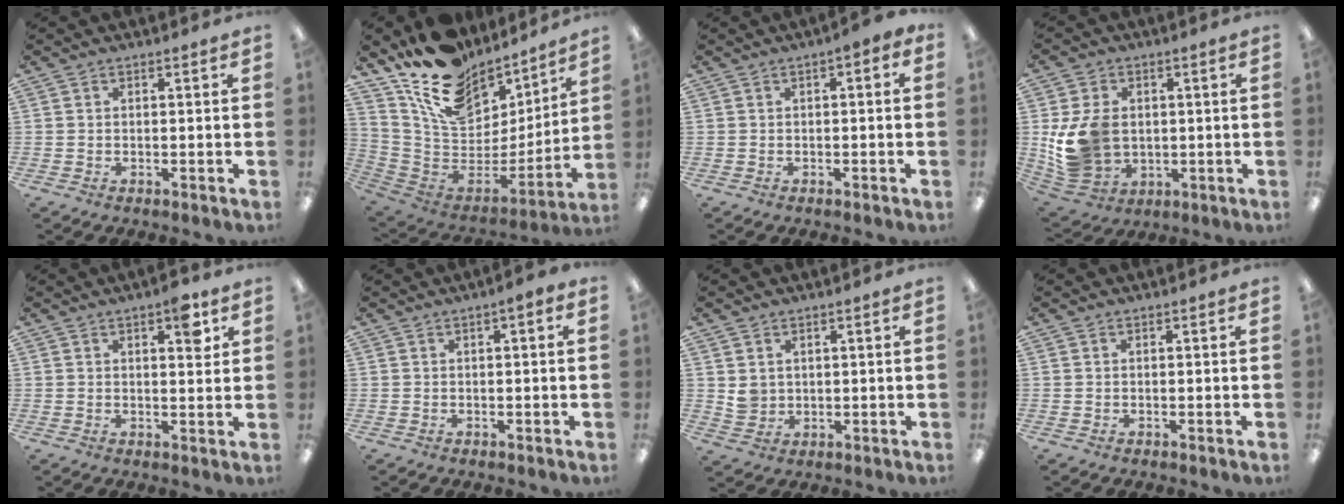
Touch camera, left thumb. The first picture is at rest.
{"total": 18.1, "force": [12.5, 10.4, 7.9], "torque": [-0.145, -0.098, 0.226]}
{"total": 1.6, "force": [-0.6, 0.7, 1.3], "torque": [-0.023, 0.007, -0.012]}
{"total": 12.9, "force": [0.4, 10.3, 7.6], "torque": [-0.172, 0.007, 0.015]}
{"total": 6.2, "force": [3.2, 2.5, 4.7], "torque": [-0.044, -0.016, 0.043]}
{"total": 2.0, "force": [0.4, 0.5, 1.9], "torque": [-0.029, 0.001, 0.004]}
{"total": 3.8, "force": [1.7, 3.3, 0.6], "torque": [-0.004, -0.002, 0.031]}
{"total": 0.0}